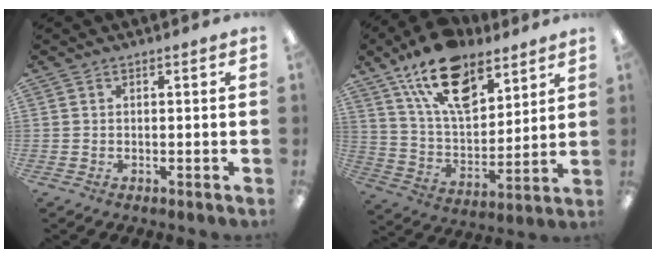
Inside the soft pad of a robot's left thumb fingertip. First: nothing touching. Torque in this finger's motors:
{"motor_torque": [2.11, 1.29, 1.85, -0.93, 0.33]}